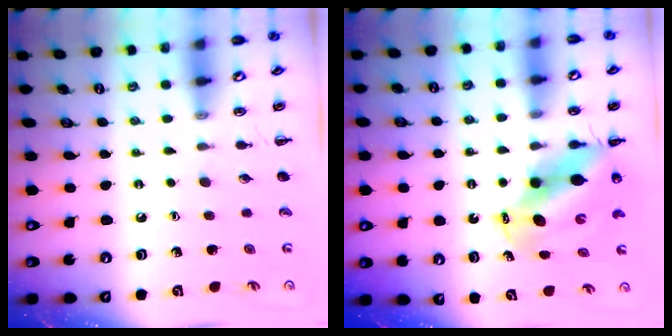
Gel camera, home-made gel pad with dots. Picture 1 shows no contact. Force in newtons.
{"total": 10.6, "press": 10.2, "slide": 3.0}